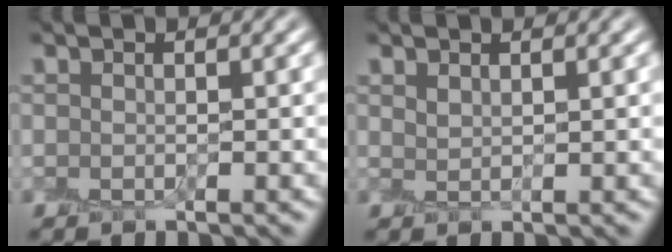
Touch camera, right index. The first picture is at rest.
{"total": 0.7, "force": [0.7, 0.2, 0.1], "torque": [-0.005, 0.000, 0.014]}